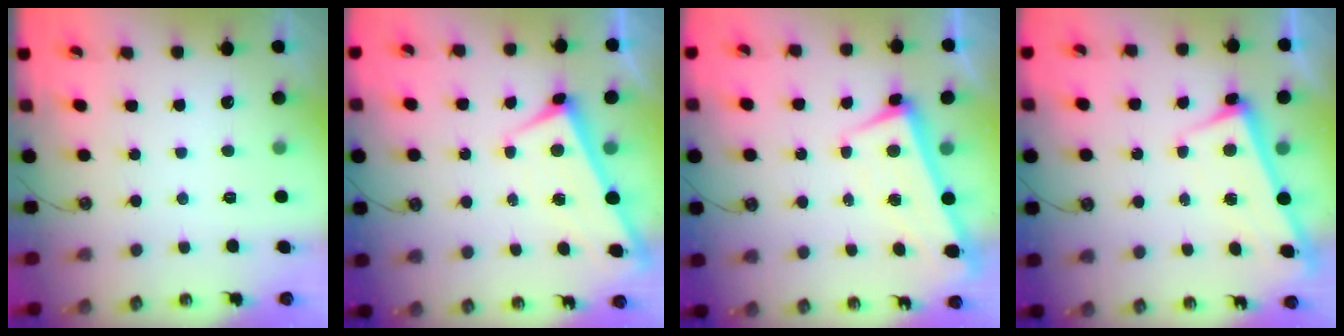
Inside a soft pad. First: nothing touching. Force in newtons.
{"total": 1.0, "press": 1.0, "slide": 0.1}
{"total": 1.5, "press": 0.3, "slide": 1.5}
{"total": 2.8, "press": 2.7, "slide": 0.4}